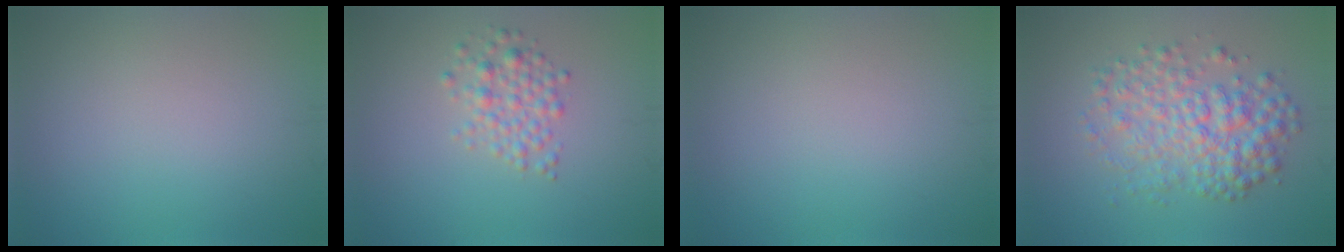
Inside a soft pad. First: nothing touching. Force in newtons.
{"total": 2.5, "press": 2.5, "slide": 0.1}
{"total": 0.0}
{"total": 5.4, "press": 5.4, "slide": 0.0}